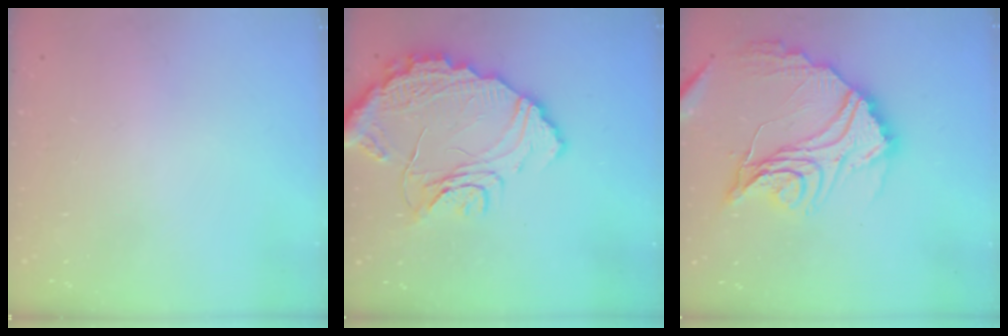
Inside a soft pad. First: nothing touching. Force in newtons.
{"total": 18.5, "press": 18.5, "slide": 0.8}
{"total": 23.7, "press": 23.6, "slide": 2.1}